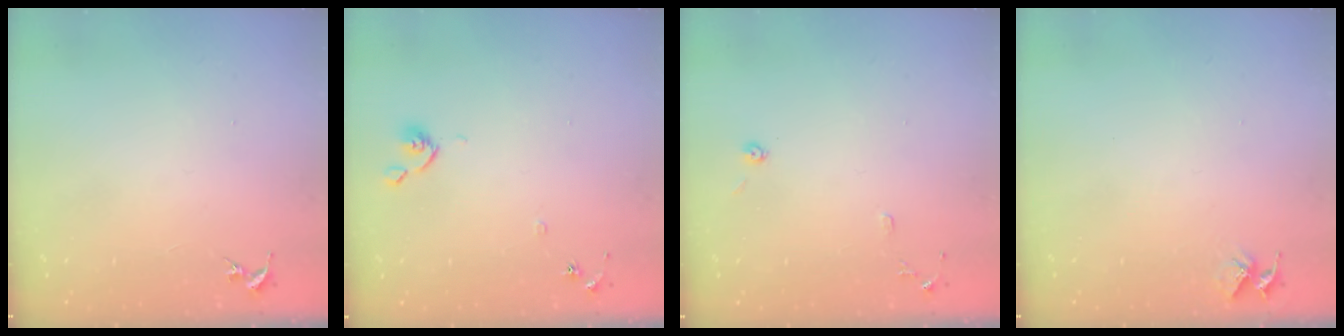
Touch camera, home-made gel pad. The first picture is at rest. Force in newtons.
{"total": 6.9, "press": 6.9, "slide": 0.6}
{"total": 6.0, "press": 5.9, "slide": 0.8}
{"total": 6.6, "press": 6.6, "slide": 0.5}